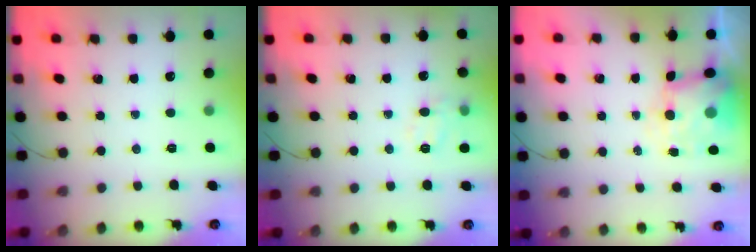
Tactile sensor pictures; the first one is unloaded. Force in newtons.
{"total": 9.2, "press": 9.1, "slide": 1.2}
{"total": 6.6, "press": 6.4, "slide": 1.8}